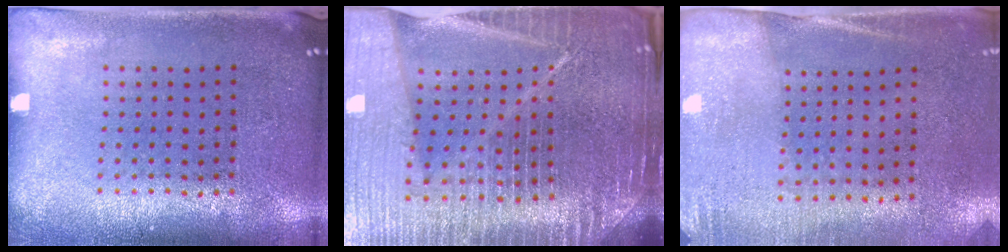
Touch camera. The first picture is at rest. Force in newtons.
{"total": 7.0, "press": 6.0, "slide": 3.7}
{"total": 2.7, "press": 2.4, "slide": 1.3}